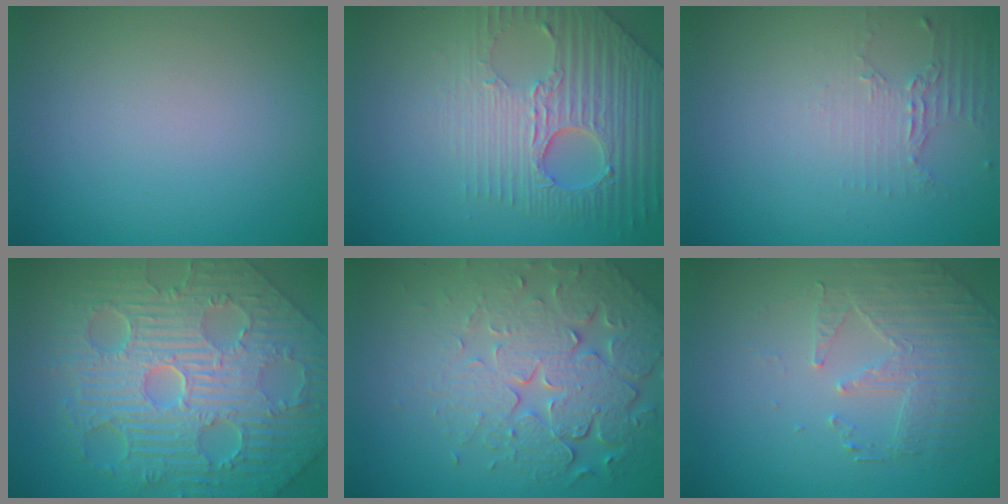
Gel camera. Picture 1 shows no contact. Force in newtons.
{"total": 5.4, "press": 4.8, "slide": 2.4}
{"total": 1.9, "press": 1.4, "slide": 1.3}
{"total": 12.0, "press": 8.0, "slide": 8.9}
{"total": 8.0, "press": 5.6, "slide": 5.6}
{"total": 2.5, "press": 2.2, "slide": 1.2}